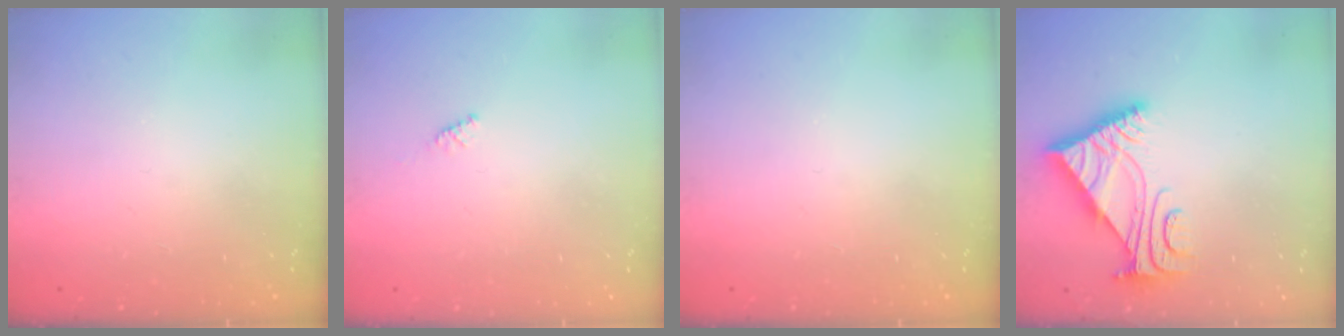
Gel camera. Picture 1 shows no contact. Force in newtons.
{"total": 1.6, "press": 1.5, "slide": 0.4}
{"total": 0.0}
{"total": 5.5, "press": 5.4, "slide": 0.7}